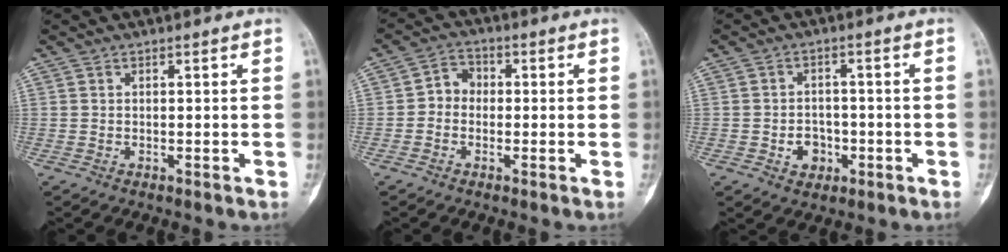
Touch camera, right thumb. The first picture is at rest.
{"total": 4.2, "force": [-0.6, 3.6, 2.1], "torque": [-0.018, 0.017, -0.023]}
{"total": 4.7, "force": [-1.6, 3.9, 2.2], "torque": [-0.007, 0.014, -0.021]}